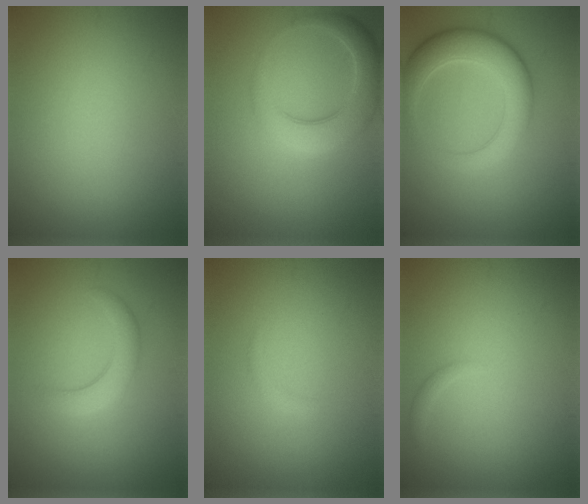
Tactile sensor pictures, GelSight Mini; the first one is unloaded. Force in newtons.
{"total": 5.0, "press": 4.9, "slide": 0.4}
{"total": 5.8, "press": 5.8, "slide": 0.1}
{"total": 2.6, "press": 2.6, "slide": 0.2}
{"total": 0.6, "press": 0.6, "slide": 0.1}
{"total": 0.6, "press": 0.6, "slide": 0.1}